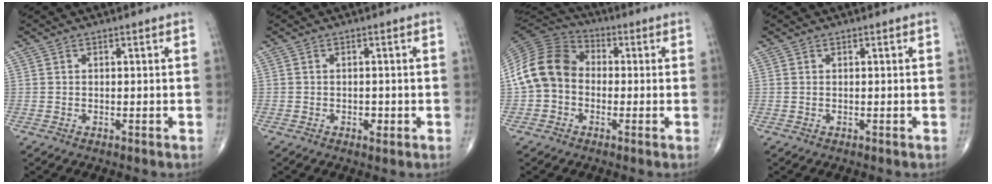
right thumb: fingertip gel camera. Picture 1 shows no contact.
{"total": 1.5, "force": [-0.5, 1.0, 1.0], "torque": [-0.010, 0.001, -0.007]}
{"total": 12.1, "force": [-0.9, 9.8, 7.2], "torque": [-0.133, 0.036, -0.031]}
{"total": 0.0}